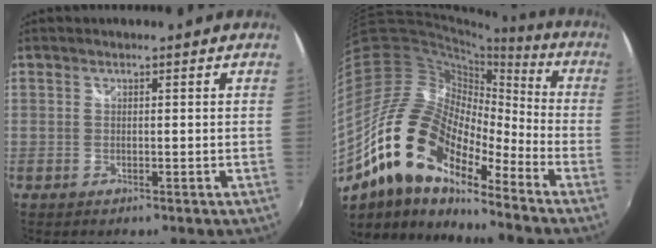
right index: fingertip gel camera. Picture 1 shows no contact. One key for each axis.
{"total": 18.9, "fx": -12.5, "fy": 7.8, "fz": 11.9, "tx": -0.202, "ty": -0.017, "tz": -0.250}